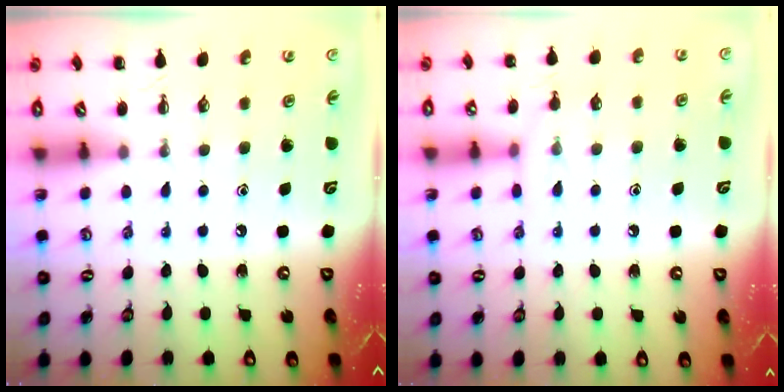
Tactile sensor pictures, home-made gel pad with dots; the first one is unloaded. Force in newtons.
{"total": 5.5, "press": 5.3, "slide": 1.5}